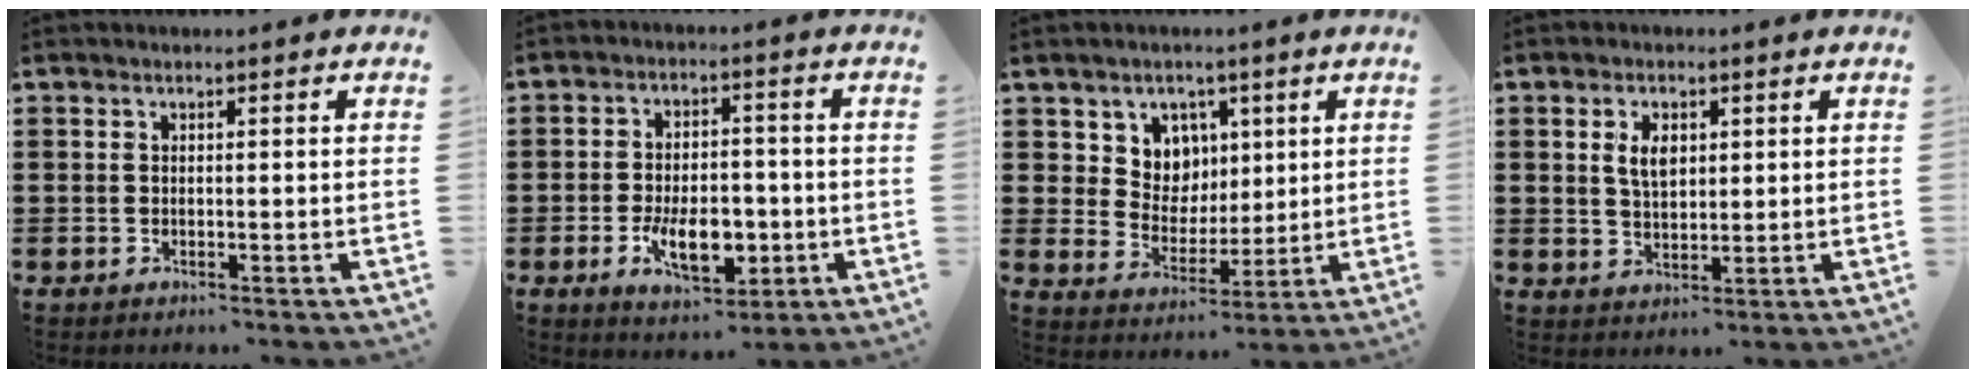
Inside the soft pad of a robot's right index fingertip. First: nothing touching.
{"total": 8.6, "force": [-2.7, 4.7, 6.6], "torque": [-0.113, -0.003, -0.048]}
{"total": 6.4, "force": [3.1, 5.6, 0.7], "torque": [-0.043, -0.005, 0.057]}
{"total": 4.1, "force": [1.2, 2.3, 3.2], "torque": [-0.061, 0.008, 0.018]}